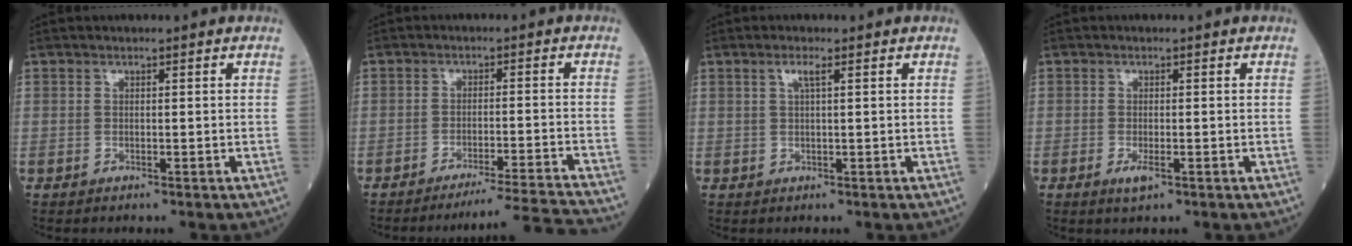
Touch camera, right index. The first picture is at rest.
{"total": 10.9, "force": [-10.2, -3.1, 2.1], "torque": [-0.005, -0.013, -0.150]}
{"total": 1.6, "force": [0.7, 0.0, 1.4], "torque": [-0.033, 0.004, 0.013]}
{"total": 1.9, "force": [-0.9, 0.5, 1.6], "torque": [-0.029, -0.003, -0.013]}